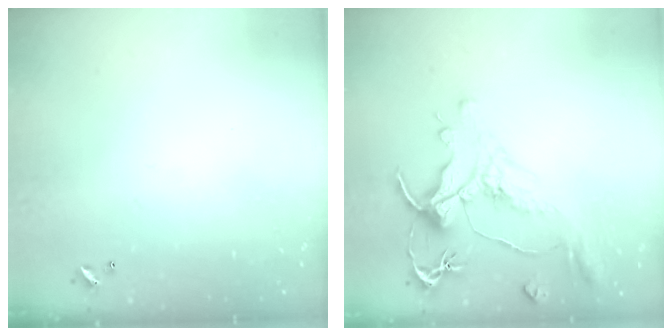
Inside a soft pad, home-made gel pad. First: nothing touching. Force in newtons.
{"total": 1.5, "press": 0.4, "slide": 1.5}